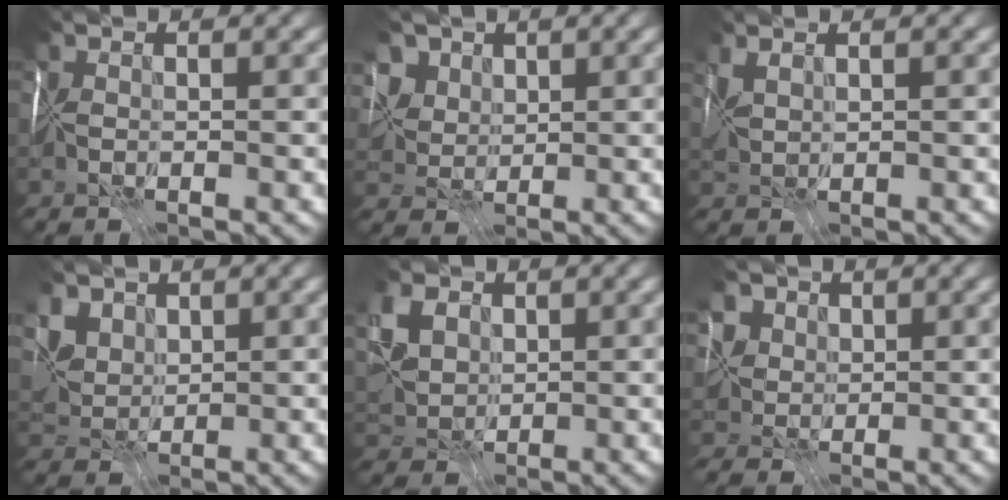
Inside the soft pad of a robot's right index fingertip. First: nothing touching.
{"total": 4.6, "force": [3.0, 2.9, 1.8], "torque": [-0.050, 0.006, 0.054]}
{"total": 1.2, "force": [1.1, -0.3, 0.3], "torque": [-0.004, 0.002, 0.030]}
{"total": 3.5, "force": [2.4, 2.0, 1.5], "torque": [-0.047, 0.005, 0.048]}
{"total": 4.7, "force": [1.8, 3.2, 2.9], "torque": [-0.078, 0.013, 0.035]}
{"total": 6.0, "force": [3.5, 4.2, 2.5], "torque": [-0.043, 0.016, 0.048]}